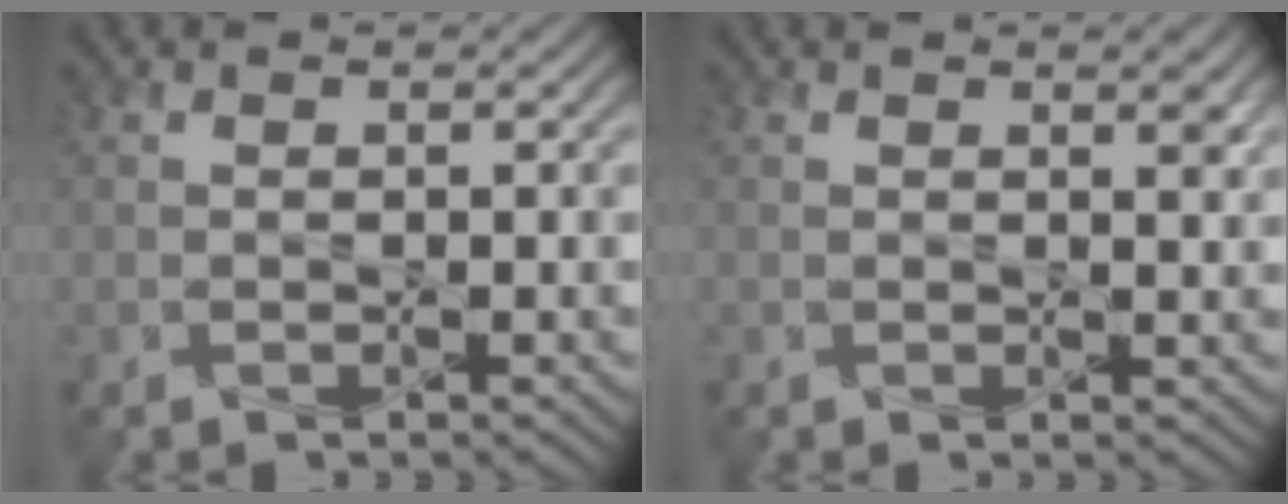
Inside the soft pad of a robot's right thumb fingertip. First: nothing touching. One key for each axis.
{"total": 1.3, "fx": 0.9, "fy": 0.2, "fz": 1.0, "tx": -0.014, "ty": -0.004, "tz": 0.016}